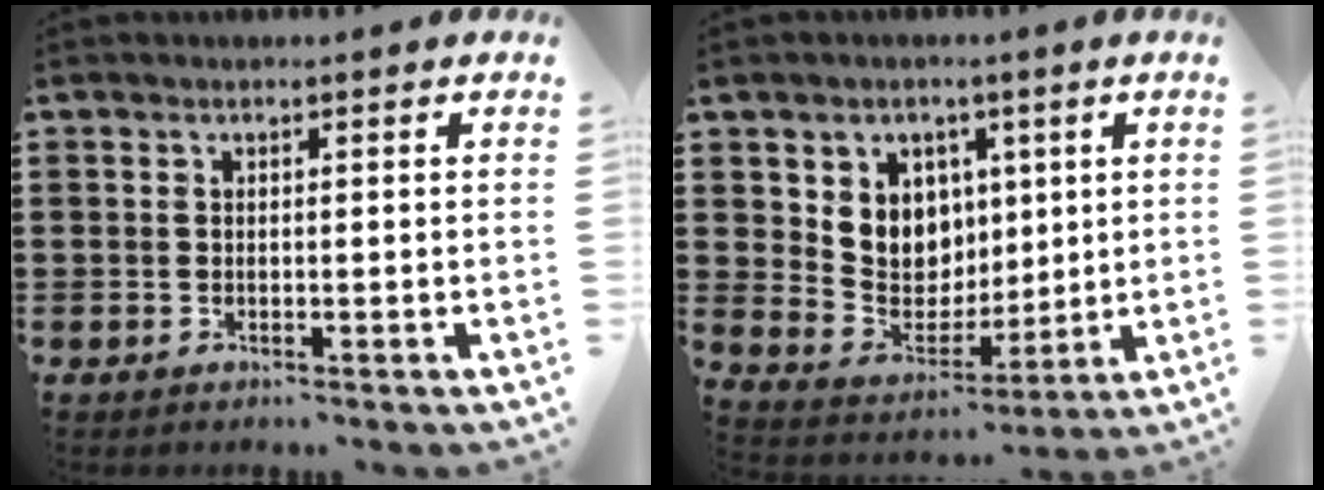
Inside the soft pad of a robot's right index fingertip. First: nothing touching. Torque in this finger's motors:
{"motor_torque": [0.52, 0.50, 0.87, 0.12]}